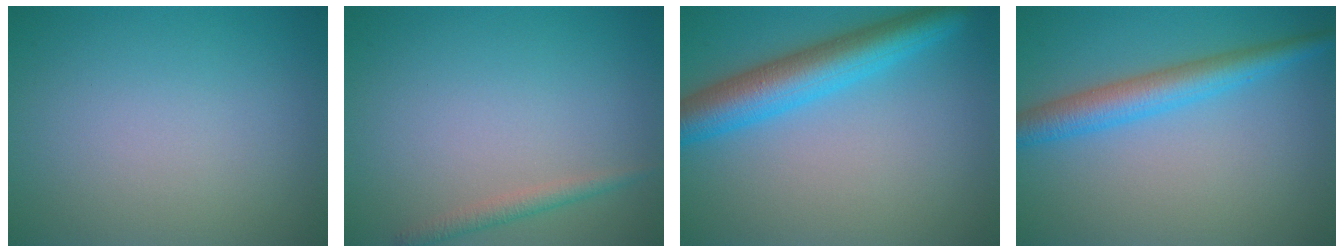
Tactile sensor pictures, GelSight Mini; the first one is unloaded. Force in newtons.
{"total": 1.4, "press": 1.4, "slide": 0.0}
{"total": 6.2, "press": 6.2, "slide": 0.2}
{"total": 4.1, "press": 4.1, "slide": 0.1}